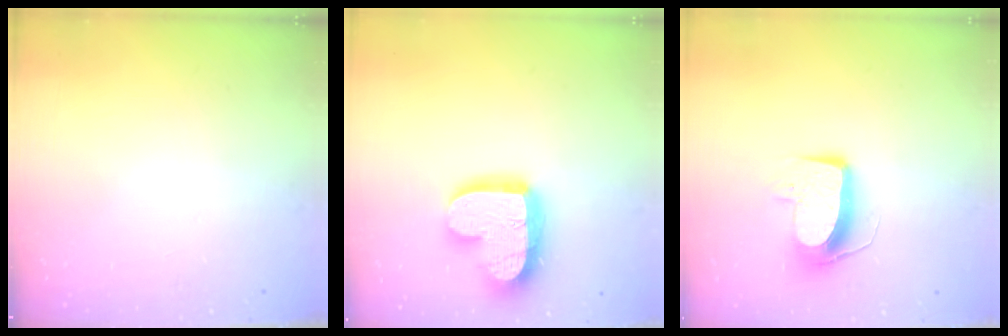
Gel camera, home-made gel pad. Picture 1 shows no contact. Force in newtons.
{"total": 17.0, "press": 16.9, "slide": 1.4}
{"total": 10.5, "press": 10.5, "slide": 0.4}